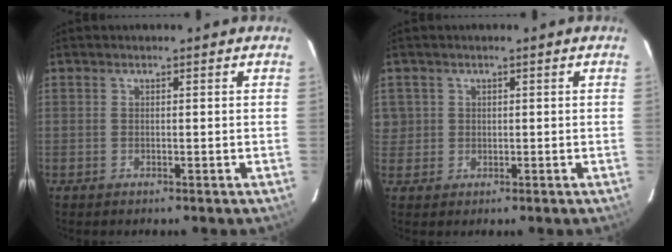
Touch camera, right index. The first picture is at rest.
{"total": 2.4, "force": [0.7, 2.3, -0.2], "torque": [0.019, 0.005, 0.009]}